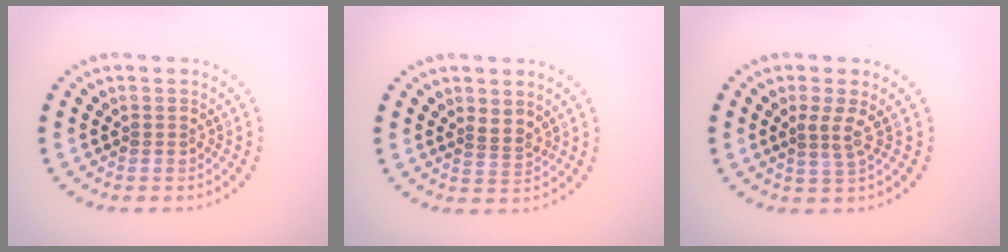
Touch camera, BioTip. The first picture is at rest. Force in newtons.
{"total": 1.7, "press": 1.2, "slide": 1.2}
{"total": 1.7, "press": 1.2, "slide": 1.3}